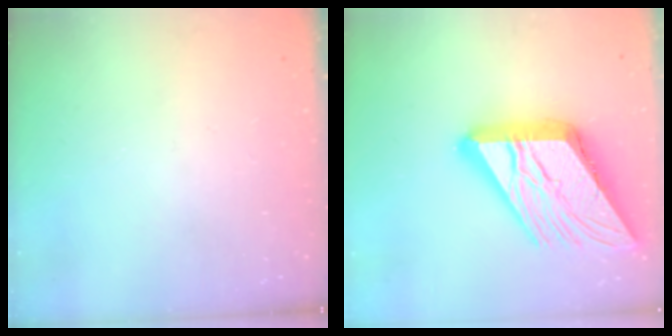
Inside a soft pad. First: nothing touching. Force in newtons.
{"total": 24.2, "press": 24.1, "slide": 2.8}